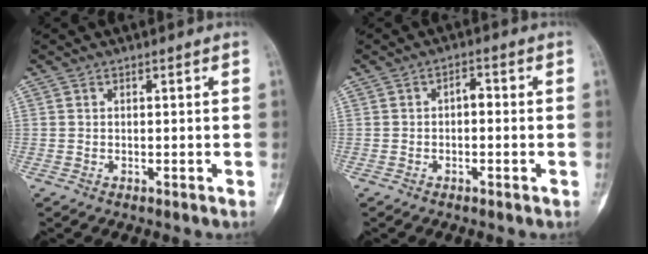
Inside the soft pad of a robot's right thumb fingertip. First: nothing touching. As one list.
[{"total": 2.4, "force": [-0.3, 1.3, 2.0], "torque": [-0.021, 0.011, -0.010]}]